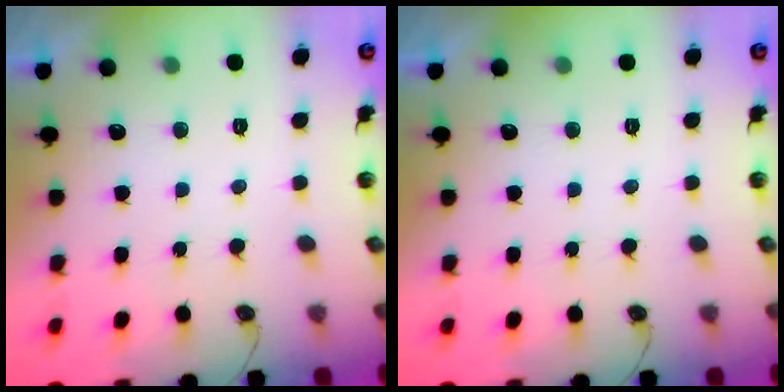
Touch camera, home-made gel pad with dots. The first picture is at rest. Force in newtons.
{"total": 0.0}